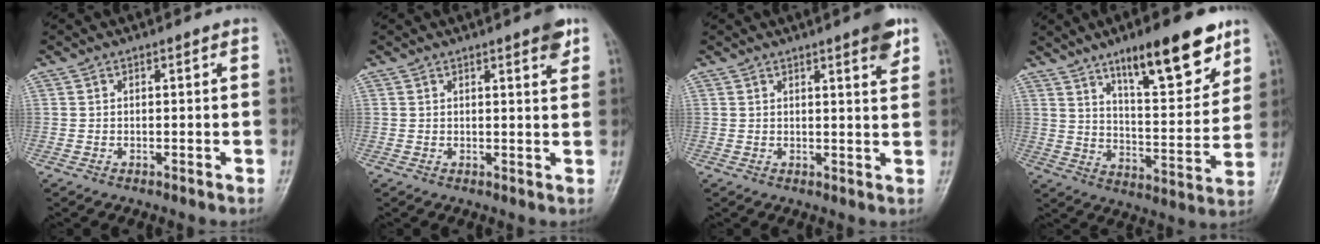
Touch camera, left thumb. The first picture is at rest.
{"total": 3.5, "force": [2.2, 0.7, 2.6], "torque": [-0.028, -0.010, 0.026]}
{"total": 4.7, "force": [2.9, 0.7, 3.6], "torque": [-0.040, -0.015, 0.035]}
{"total": 17.2, "force": [10.9, 5.0, 12.3], "torque": [-0.150, -0.062, 0.177]}